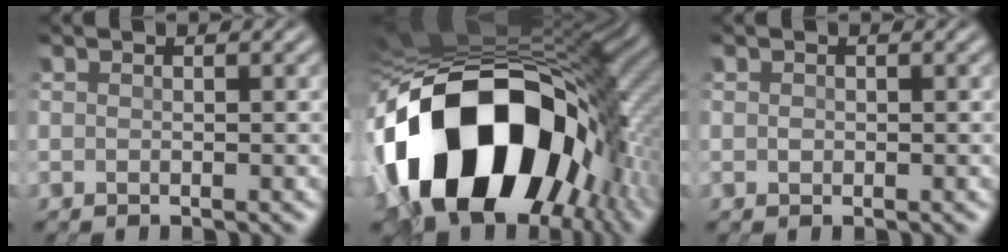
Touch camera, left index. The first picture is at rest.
{"total": 19.2, "force": [-5.4, 12.2, 13.9], "torque": [-0.261, -0.015, -0.082]}
{"total": 0.9, "force": [0.2, 0.7, 0.5], "torque": [0.003, 0.007, -0.005]}